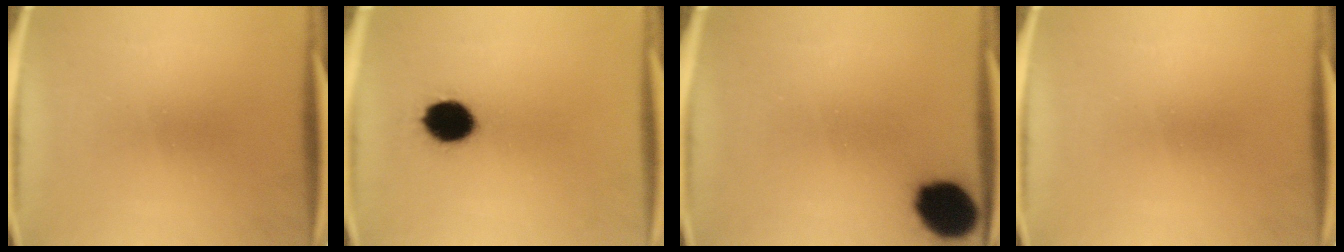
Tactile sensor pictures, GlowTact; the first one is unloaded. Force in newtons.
{"total": 10.9}
{"total": 12.7}
{"total": 0.0}